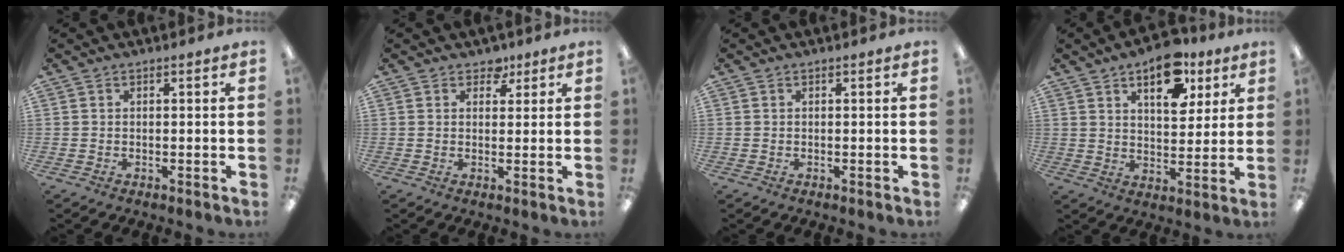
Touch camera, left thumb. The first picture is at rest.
{"total": 3.4, "force": [2.2, 2.3, 1.2], "torque": [-0.003, -0.007, 0.035]}
{"total": 0.0}
{"total": 13.0, "force": [7.8, 6.7, 8.0], "torque": [-0.093, -0.035, 0.129]}